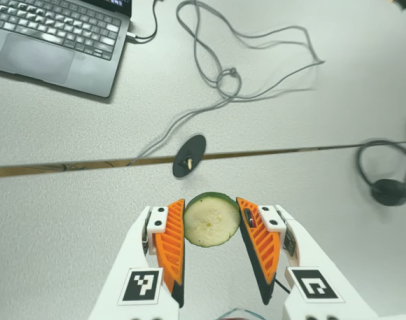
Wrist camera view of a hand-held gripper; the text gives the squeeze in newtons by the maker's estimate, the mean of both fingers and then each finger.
{"total": 9.5, "left": 10.4, "right": 8.6}